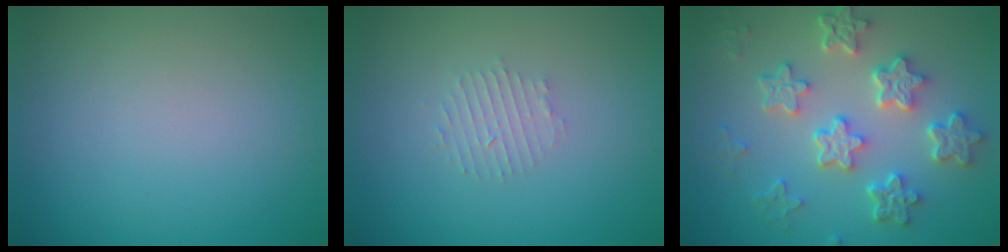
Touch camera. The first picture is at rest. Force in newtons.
{"total": 1.6, "press": 1.5, "slide": 0.3}
{"total": 6.2, "press": 4.9, "slide": 3.9}